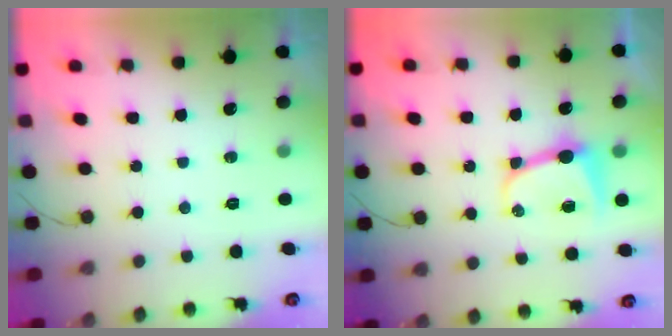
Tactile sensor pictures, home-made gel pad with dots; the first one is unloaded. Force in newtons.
{"total": 8.6, "press": 8.6, "slide": 1.0}